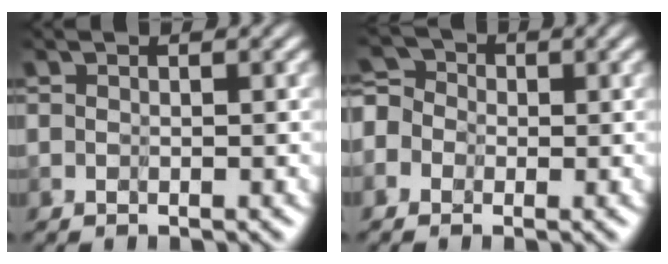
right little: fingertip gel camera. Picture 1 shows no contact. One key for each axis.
{"total": 2.8, "fx": -0.5, "fy": 2.6, "fz": 0.7, "tx": -0.030, "ty": 0.014, "tz": -0.037}